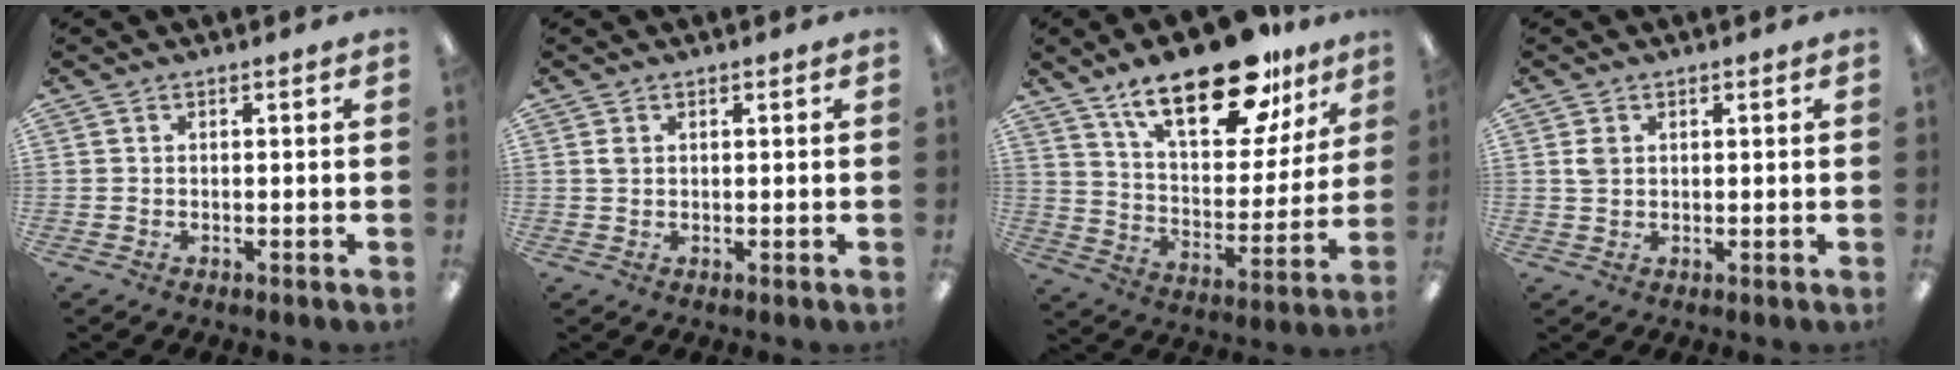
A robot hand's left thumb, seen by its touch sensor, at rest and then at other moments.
{"total": 1.1, "force": [0.5, 0.8, 0.6], "torque": [-0.015, 0.003, 0.010]}
{"total": 24.3, "force": [16.5, 10.0, 14.8], "torque": [-0.234, -0.094, 0.279]}
{"total": 2.0, "force": [0.8, 1.5, 1.0], "torque": [-0.022, 0.004, 0.013]}